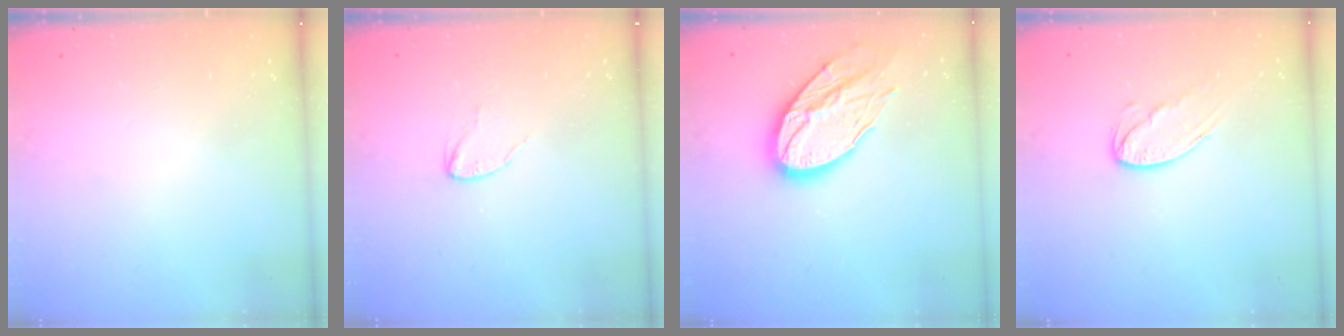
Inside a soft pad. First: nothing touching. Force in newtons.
{"total": 2.3, "press": 2.3, "slide": 0.2}
{"total": 17.7, "press": 17.6, "slide": 1.7}
{"total": 8.4, "press": 8.4, "slide": 0.4}